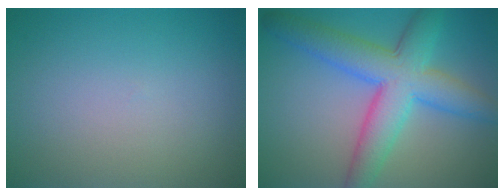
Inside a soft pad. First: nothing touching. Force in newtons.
{"total": 7.9, "press": 7.9, "slide": 0.1}